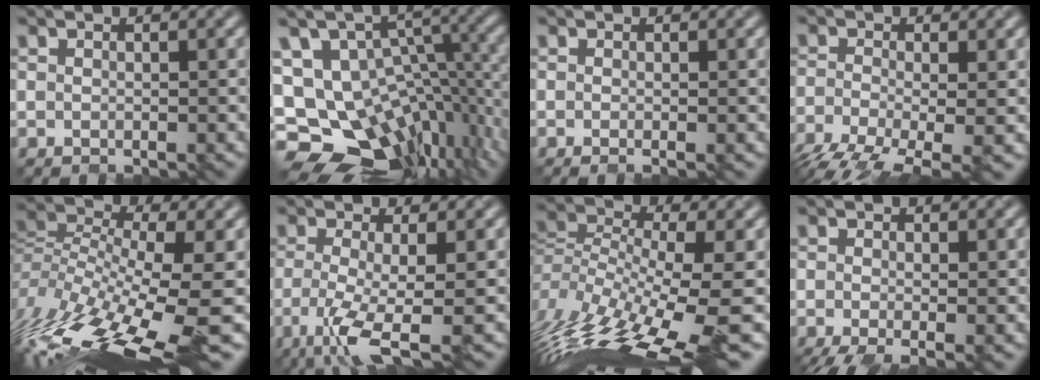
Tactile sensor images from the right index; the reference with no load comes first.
{"total": 14.5, "force": [-6.8, 8.9, 9.3], "torque": [-0.166, 0.014, -0.097]}
{"total": 0.6, "force": [-0.2, 0.0, 0.6], "torque": [-0.010, -0.002, -0.006]}
{"total": 7.5, "force": [-4.4, 2.6, 5.5], "torque": [-0.115, -0.028, -0.083]}
{"total": 12.8, "force": [-3.7, 4.6, 11.3], "torque": [-0.244, -0.004, -0.059]}
{"total": 5.0, "force": [-2.1, 0.8, 4.4], "torque": [-0.097, -0.016, -0.047]}
{"total": 13.1, "force": [-5.1, 4.0, 11.4], "torque": [-0.241, -0.003, -0.085]}
{"total": 3.6, "force": [-1.5, 0.8, 3.2], "torque": [-0.064, -0.014, -0.030]}